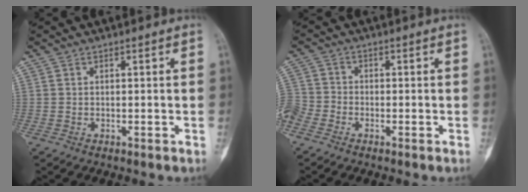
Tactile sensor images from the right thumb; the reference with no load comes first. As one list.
[{"total": 6.2, "force": [-3.7, 4.3, 2.6], "torque": [-0.072, 0.010, -0.083]}]